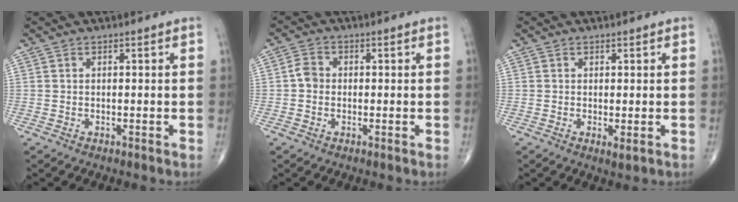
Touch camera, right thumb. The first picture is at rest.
{"total": 2.8, "force": [-0.3, 2.4, 1.5], "torque": [-0.019, 0.007, -0.011]}
{"total": 1.3, "force": [-0.1, 0.5, 1.2], "torque": [-0.023, -0.007, -0.001]}